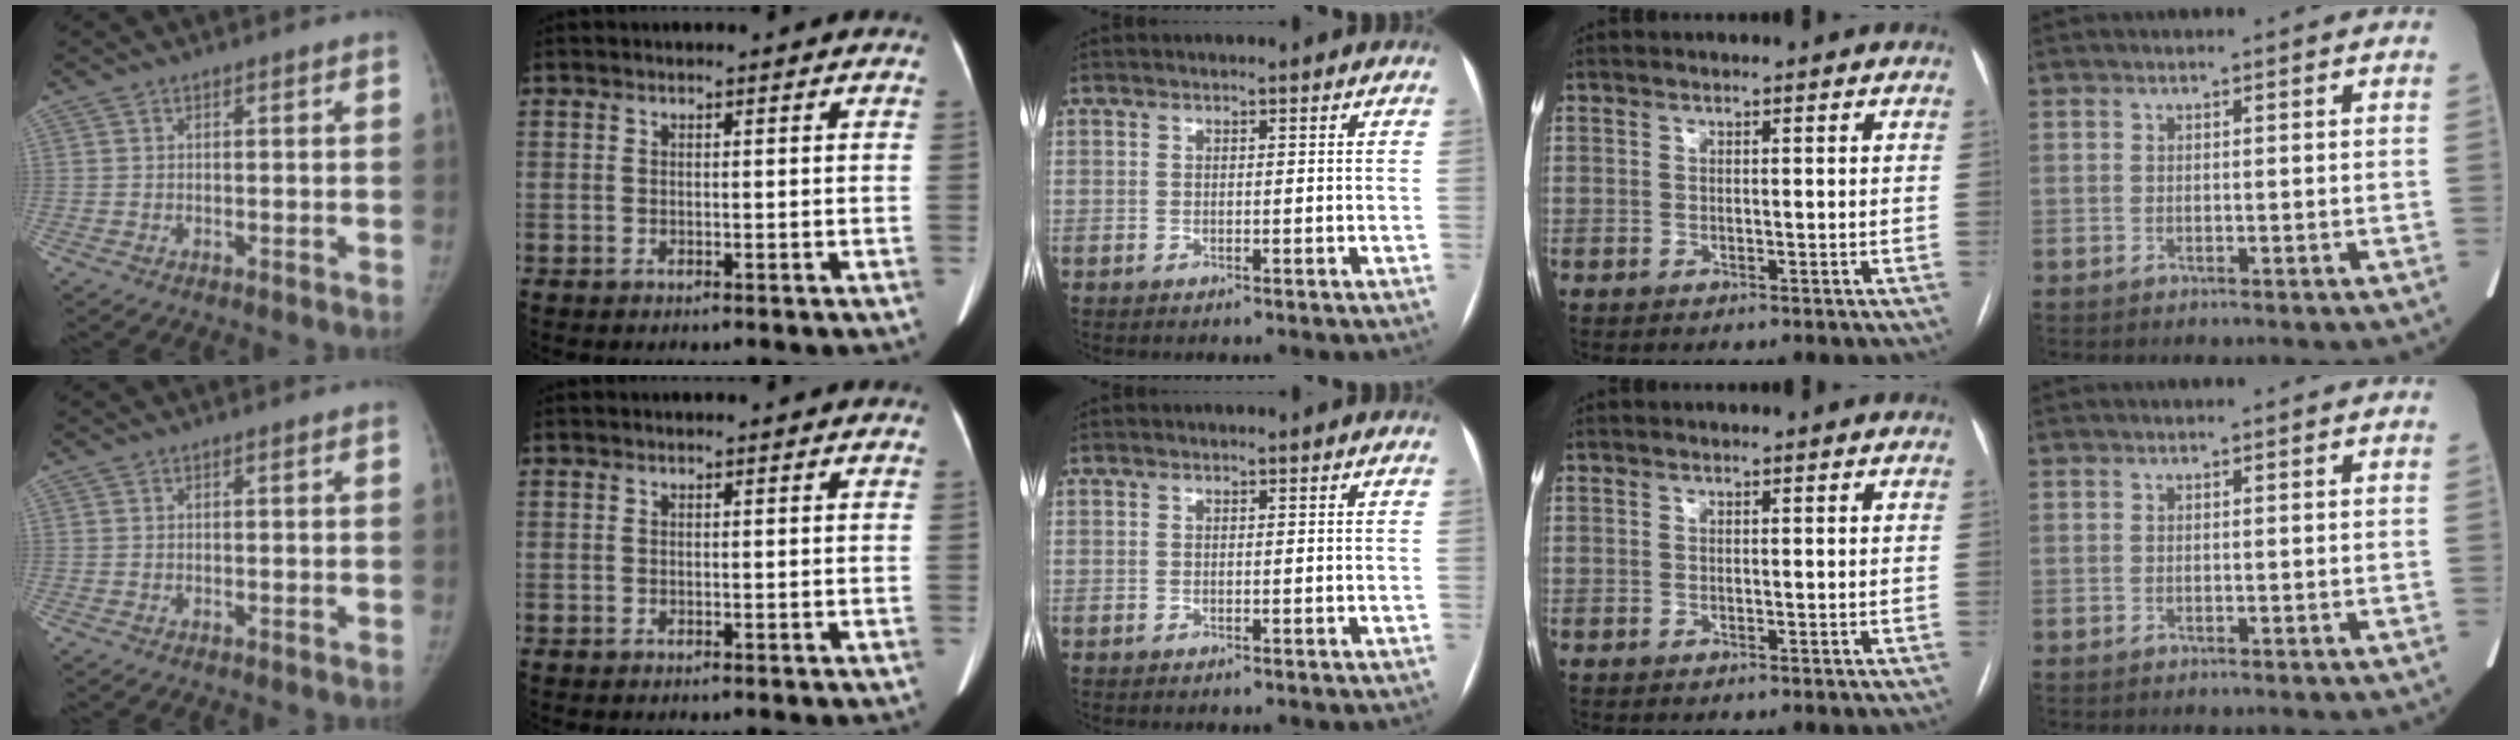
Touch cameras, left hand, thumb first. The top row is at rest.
{}